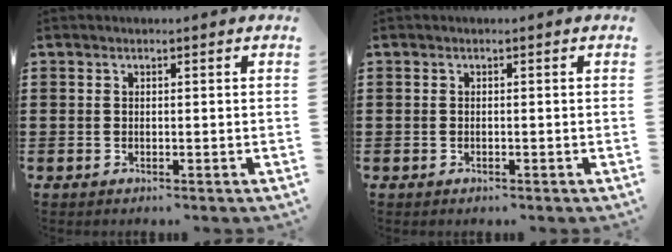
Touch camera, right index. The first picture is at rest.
{"total": 0.0}